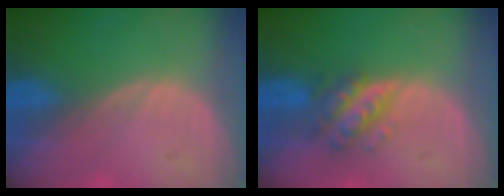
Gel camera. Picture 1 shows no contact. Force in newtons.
{"total": 5.5, "press": 5.1, "slide": 2.0}